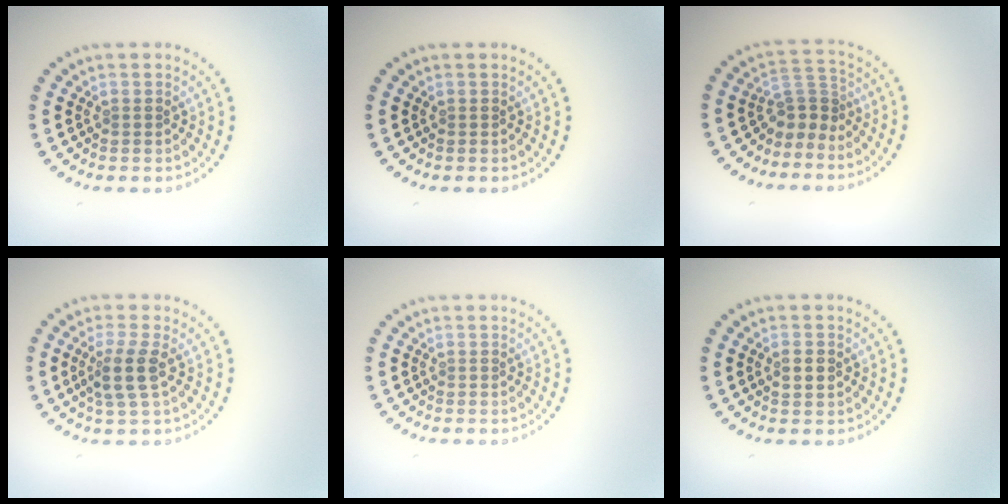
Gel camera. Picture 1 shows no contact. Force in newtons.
{"total": 0.0}
{"total": 2.8, "press": 1.8, "slide": 2.1}
{"total": 2.7, "press": 2.3, "slide": 1.4}
{"total": 0.0}
{"total": 1.4, "press": 1.4, "slide": 0.2}